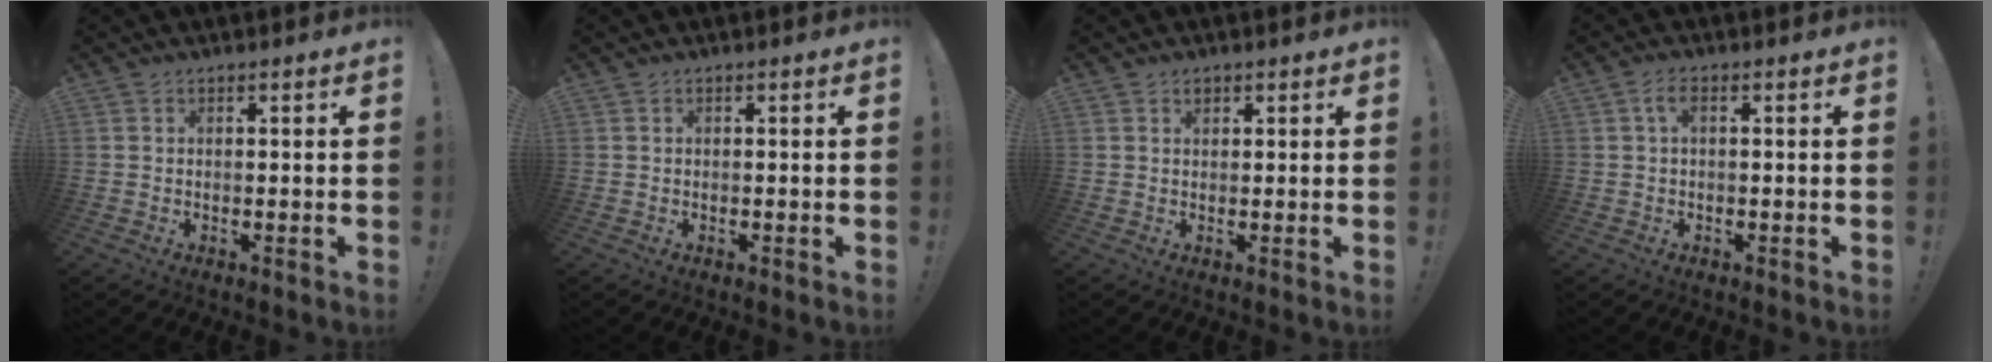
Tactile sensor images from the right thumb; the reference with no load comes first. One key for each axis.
{"total": 0.0}
{"total": 1.4, "fx": 0.9, "fy": 0.9, "fz": 0.4, "tx": 0.003, "ty": -0.002, "tz": 0.015}
{"total": 2.9, "fx": 0.7, "fy": 0.9, "fz": 2.7, "tx": -0.046, "ty": 0.004, "tz": 0.011}